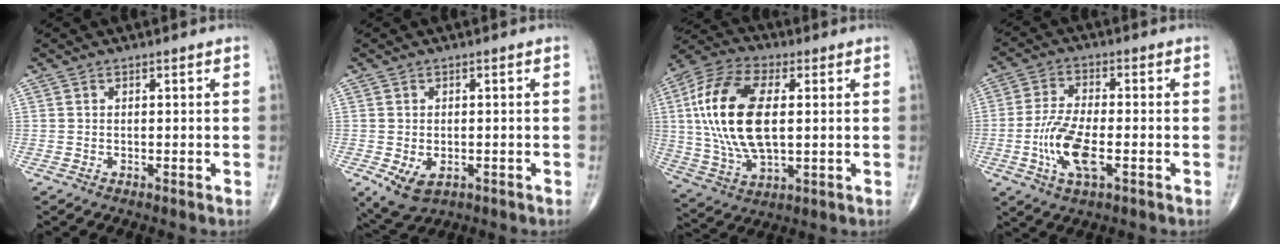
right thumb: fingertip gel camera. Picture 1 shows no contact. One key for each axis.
{"total": 5.6, "fx": -1.9, "fy": 3.6, "fz": 4.0, "tx": -0.066, "ty": -0.004, "tz": -0.021}
{"total": 19.8, "fx": 2.4, "fy": 9.9, "fz": 17.0, "tx": -0.353, "ty": 0.001, "tz": 0.042}
{"total": 10.2, "fx": -2.8, "fy": 4.0, "fz": 8.9, "tx": -0.186, "ty": 0.006, "tz": -0.054}